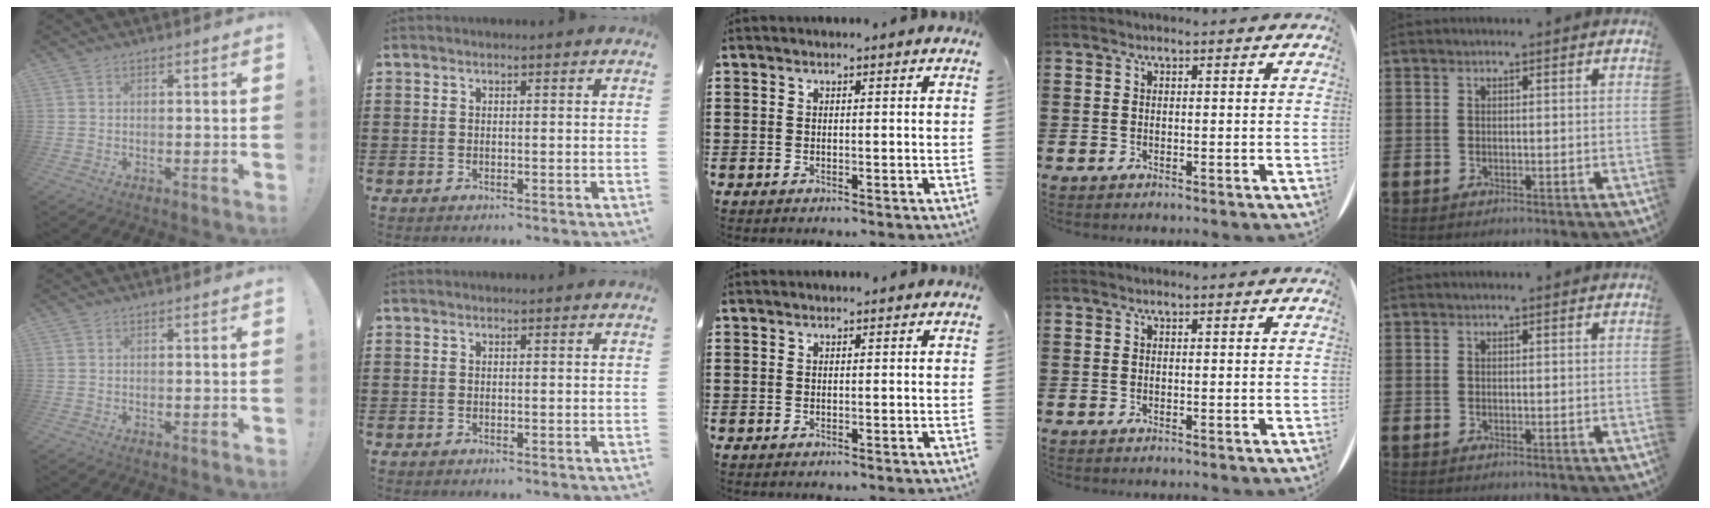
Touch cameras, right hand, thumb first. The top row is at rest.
{}